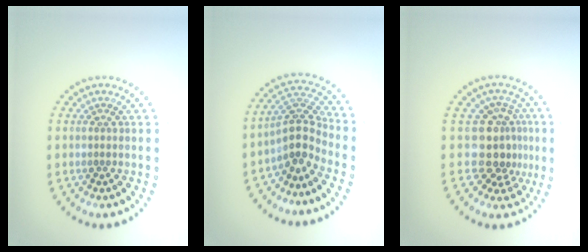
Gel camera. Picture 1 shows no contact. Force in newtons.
{"total": 3.6, "press": 2.7, "slide": 2.4}
{"total": 3.9, "press": 2.9, "slide": 2.5}